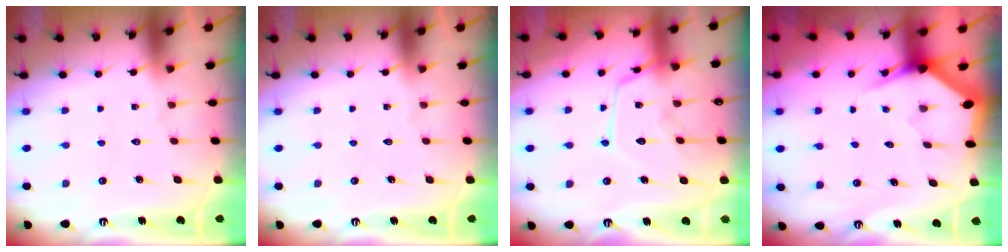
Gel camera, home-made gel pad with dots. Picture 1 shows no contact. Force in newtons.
{"total": 0.0}
{"total": 13.8, "press": 13.8, "slide": 1.2}
{"total": 3.0, "press": 3.0, "slide": 0.1}